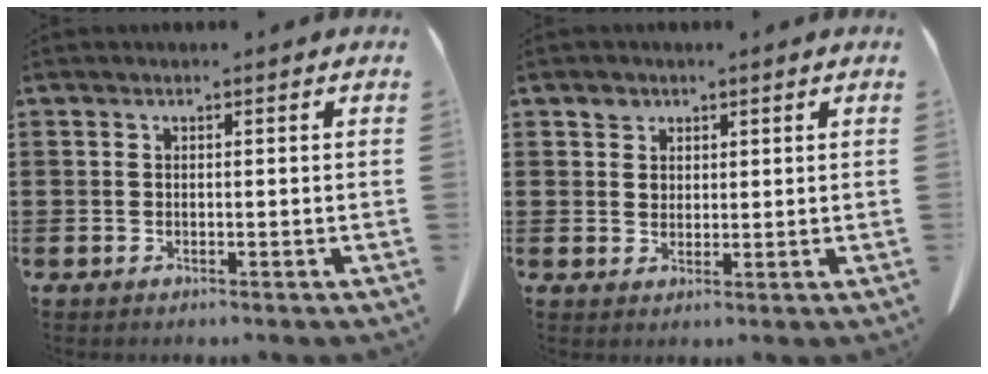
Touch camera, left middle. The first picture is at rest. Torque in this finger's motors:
{"motor_torque": [0.78, 0.72, 0.16, 0.00]}